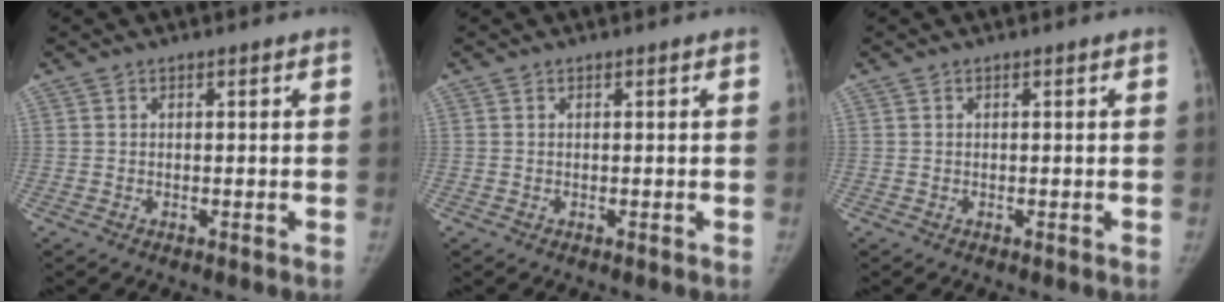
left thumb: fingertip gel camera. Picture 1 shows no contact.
{"total": 0.0}
{"total": 0.0}